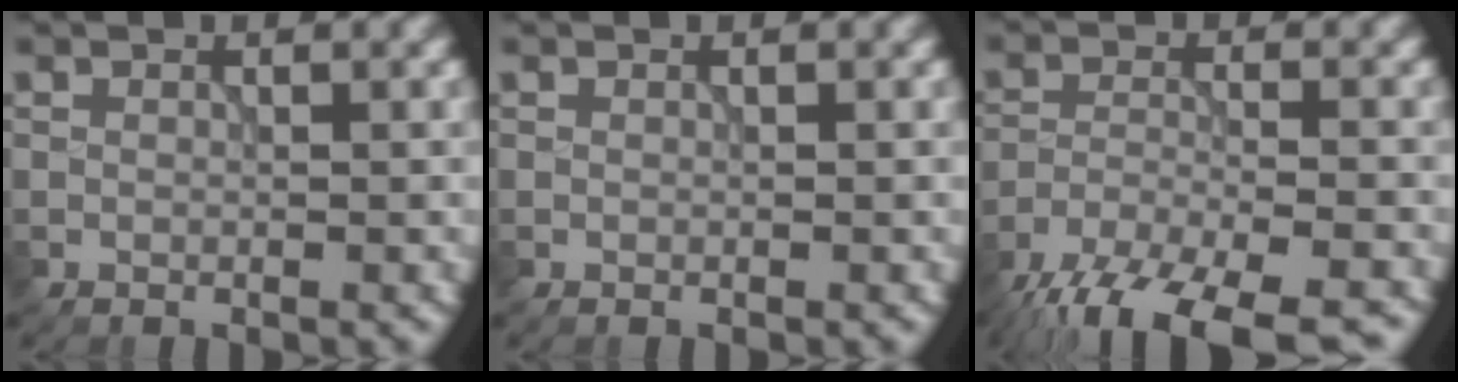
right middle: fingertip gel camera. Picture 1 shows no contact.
{"total": 0.0}
{"total": 12.8, "force": [-10.8, 3.8, 5.8], "torque": [-0.107, -0.030, -0.162]}